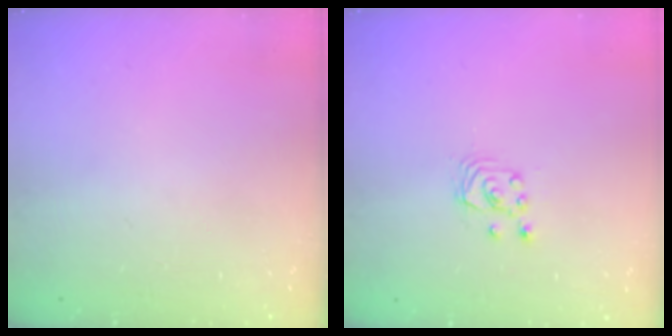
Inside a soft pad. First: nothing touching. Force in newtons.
{"total": 2.5, "press": 2.5, "slide": 0.3}